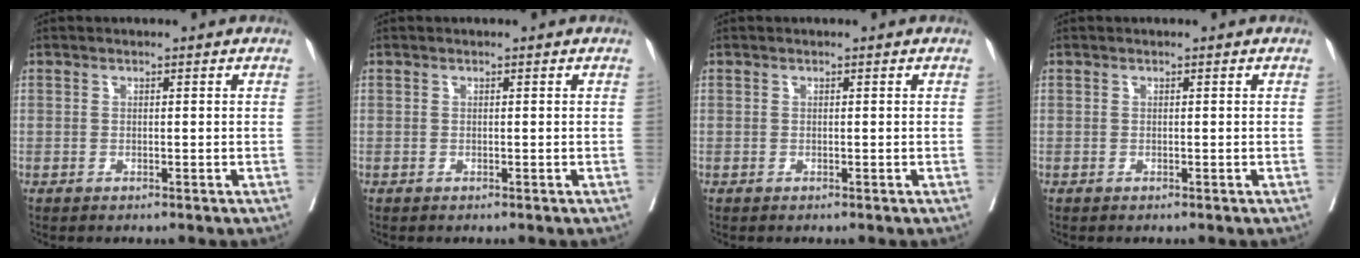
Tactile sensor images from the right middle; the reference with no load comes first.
{"total": 0.0}
{"total": 0.0}
{"total": 0.0}